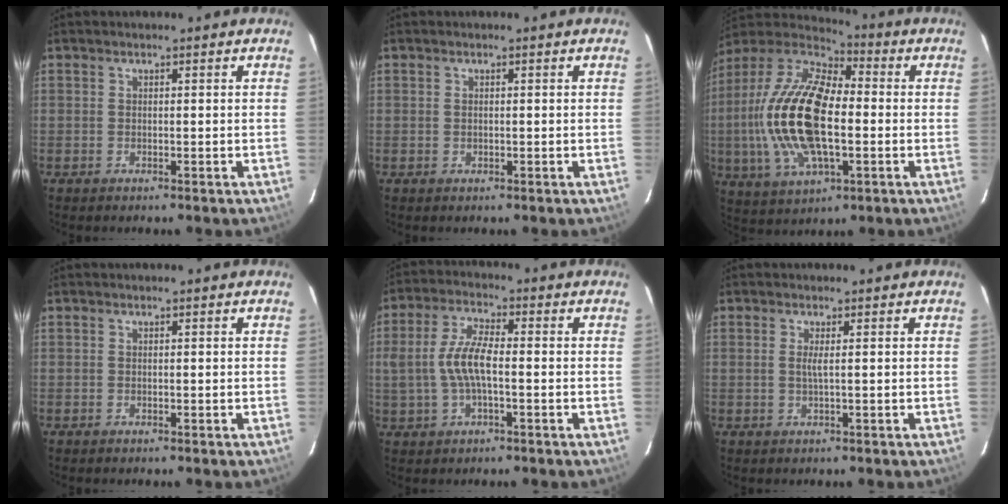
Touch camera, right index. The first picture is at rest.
{"total": 0.6, "force": [0.1, 0.4, 0.4], "torque": [-0.008, 0.001, 0.002]}
{"total": 22.7, "force": [-1.7, 10.6, 20.0], "torque": [-0.418, 0.003, -0.037]}
{"total": 0.0}
{"total": 8.2, "force": [-0.9, 3.0, 7.6], "torque": [-0.156, 0.007, -0.015]}
{"total": 1.4, "force": [0.2, -0.3, 1.4], "torque": [-0.028, -0.002, 0.003]}